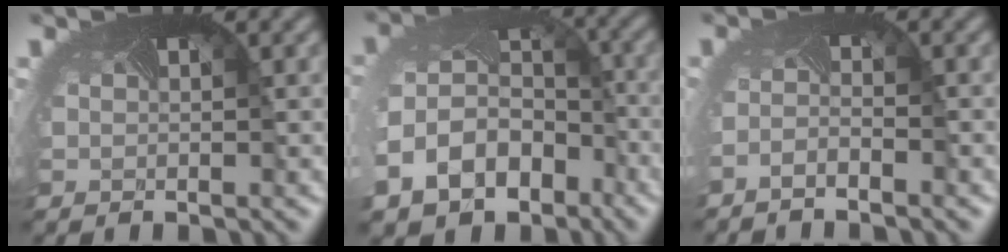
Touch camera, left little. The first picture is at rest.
{"total": 11.9, "force": [-5.8, 8.9, 5.3], "torque": [-0.151, -0.049, -0.078]}
{"total": 1.5, "force": [-1.5, -0.3, 0.2], "torque": [-0.026, -0.017, -0.031]}